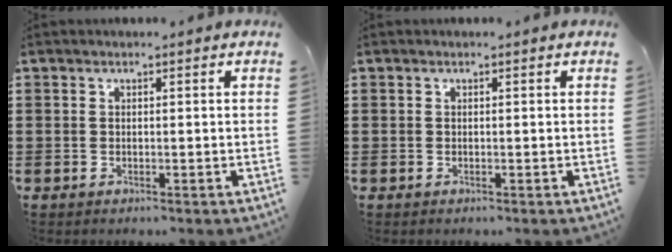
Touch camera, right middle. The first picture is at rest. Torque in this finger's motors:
{"motor_torque": [0.13, -0.06, -0.01, 0.00]}